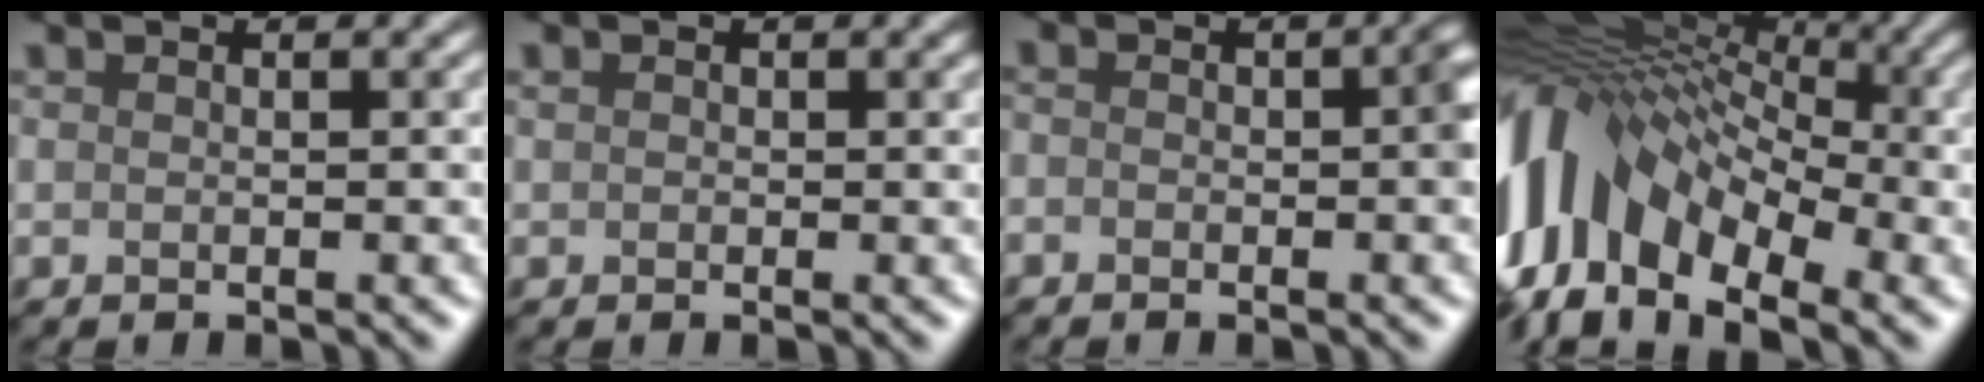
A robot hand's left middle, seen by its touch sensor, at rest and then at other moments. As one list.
[{"total": 1.7, "force": [-0.4, -0.9, -1.4], "torque": [0.002, -0.002, 0.013]}, {"total": 2.0, "force": [-1.9, -0.6, 0.2], "torque": [-0.025, 0.001, -0.012]}, {"total": 12.3, "force": [-4.0, 8.0, 8.4], "torque": [-0.205, 0.011, -0.058]}]